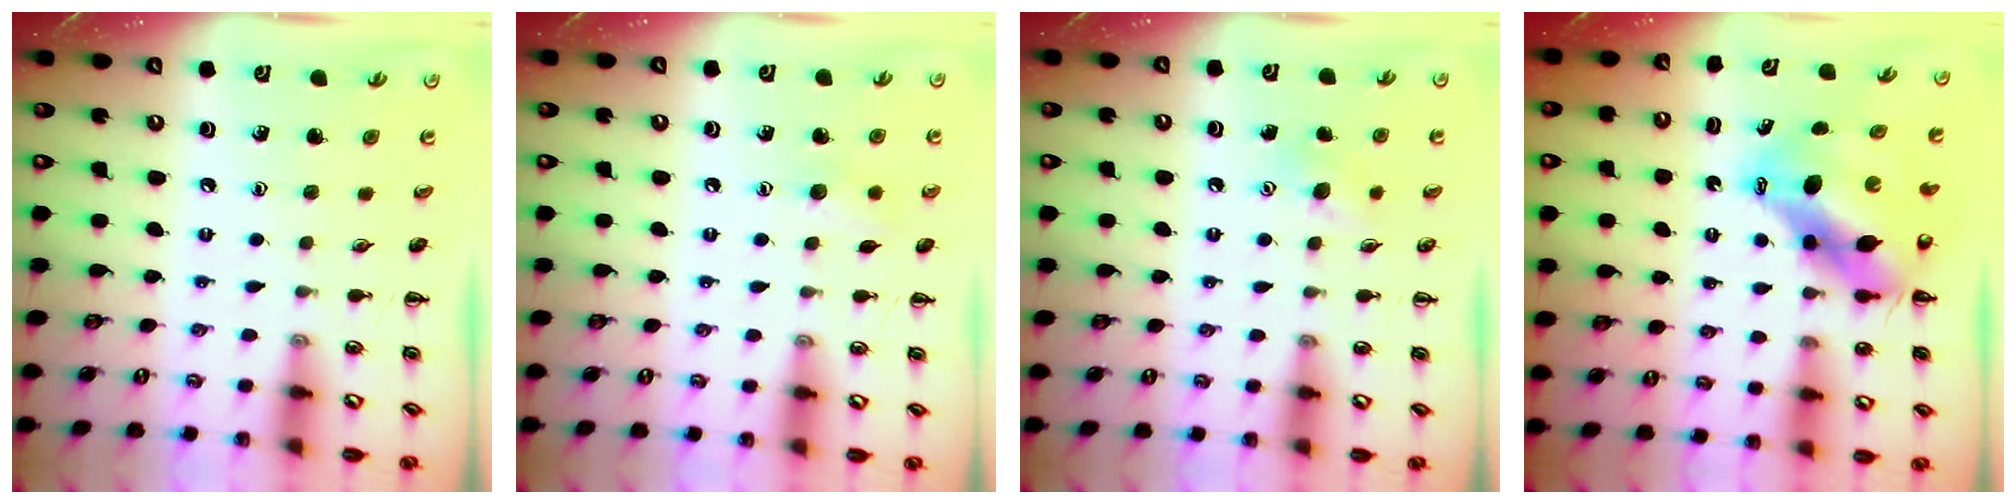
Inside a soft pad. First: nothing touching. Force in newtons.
{"total": 6.1, "press": 6.0, "slide": 1.3}
{"total": 5.1, "press": 4.9, "slide": 1.4}
{"total": 9.9, "press": 9.6, "slide": 2.6}